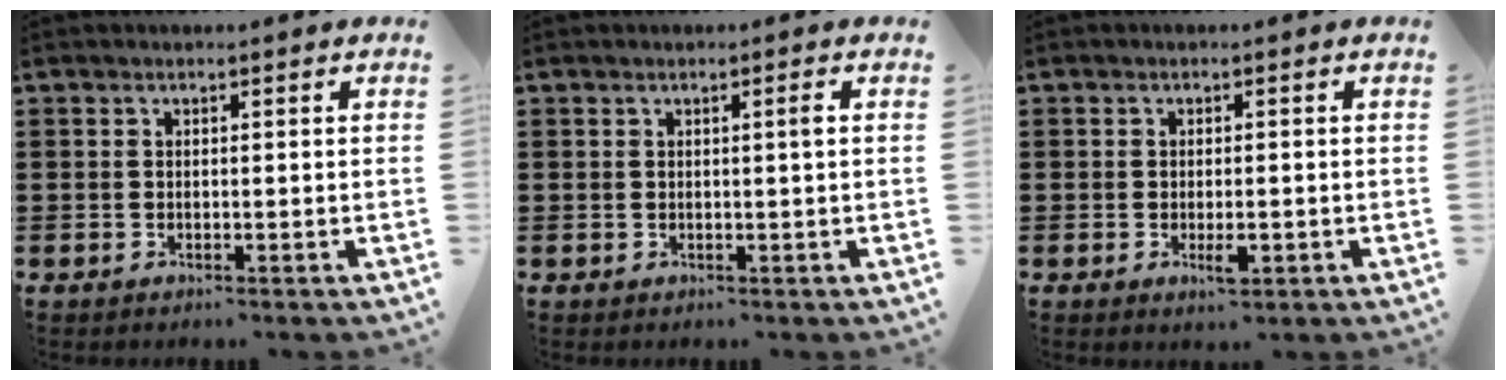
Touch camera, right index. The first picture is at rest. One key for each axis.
{"total": 1.2, "fx": 0.3, "fy": -0.1, "fz": 1.2, "tx": -0.020, "ty": -0.001, "tz": 0.004}
{"total": 2.2, "fx": -0.7, "fy": 0.7, "fz": 2.0, "tx": -0.035, "ty": 0.000, "tz": -0.011}